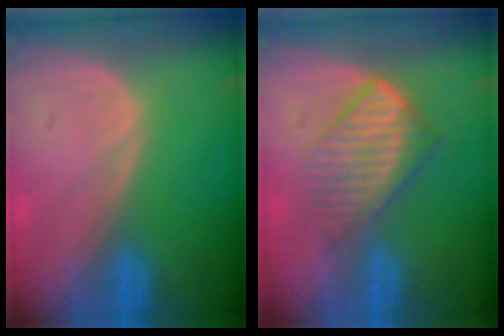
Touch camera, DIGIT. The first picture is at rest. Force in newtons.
{"total": 6.8, "press": 6.1, "slide": 3.0}